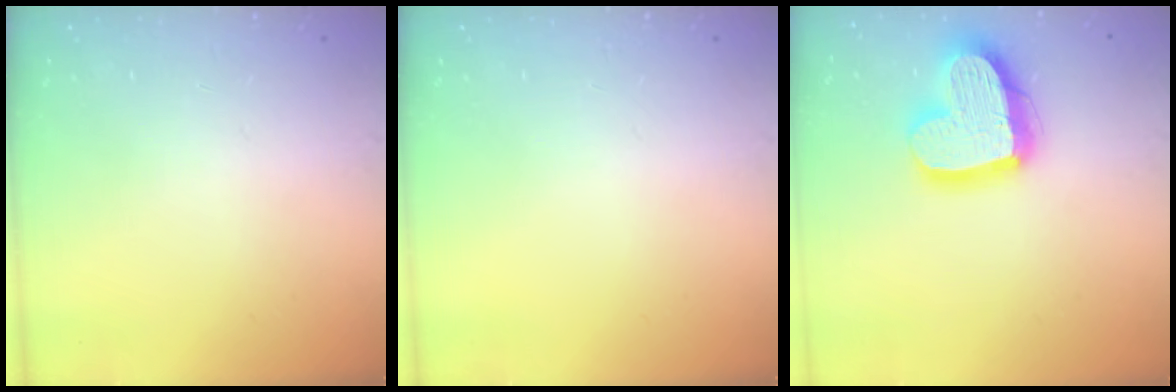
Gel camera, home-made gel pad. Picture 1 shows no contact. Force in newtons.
{"total": 0.0}
{"total": 19.3, "press": 19.3, "slide": 1.6}